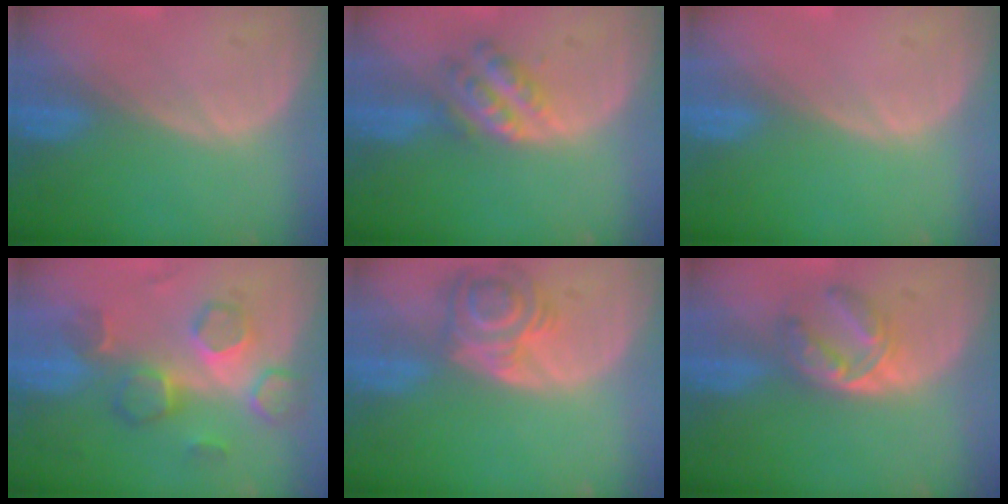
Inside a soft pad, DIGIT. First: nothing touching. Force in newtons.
{"total": 5.4, "press": 4.9, "slide": 2.2}
{"total": 0.0}
{"total": 8.8, "press": 7.6, "slide": 4.4}
{"total": 5.8, "press": 5.8, "slide": 0.3}
{"total": 5.3, "press": 5.1, "slide": 1.3}